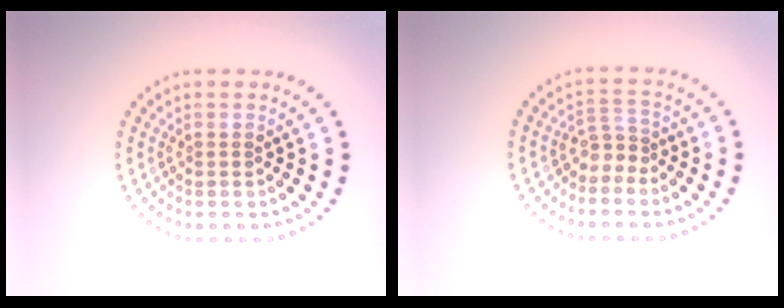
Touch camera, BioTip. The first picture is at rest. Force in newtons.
{"total": 1.9, "press": 1.2, "slide": 1.4}